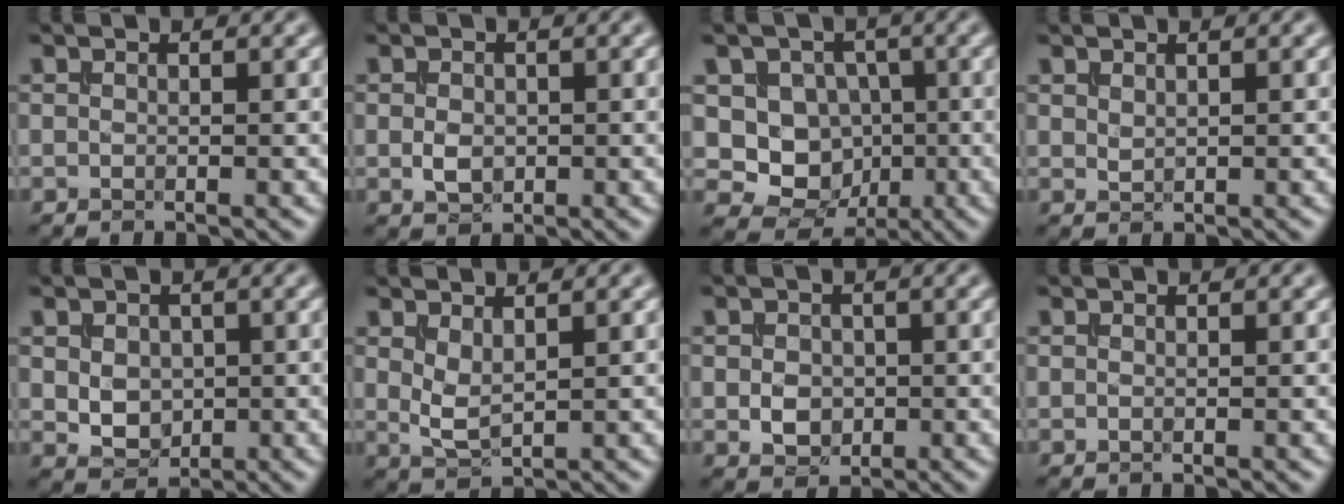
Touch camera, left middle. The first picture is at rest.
{"total": 1.9, "force": [-0.2, 1.4, 1.2], "torque": [-0.027, -0.002, -0.006]}
{"total": 7.2, "force": [0.0, 6.5, 3.2], "torque": [-0.043, 0.001, -0.021]}
{"total": 0.7, "force": [0.6, 0.3, 0.3], "torque": [-0.013, -0.002, 0.017]}
{"total": 3.1, "force": [0.1, 2.4, 1.9], "torque": [-0.041, -0.007, 0.009]}
{"total": 2.0, "force": [0.9, 0.8, 1.7], "torque": [-0.042, -0.004, 0.023]}
{"total": 2.5, "force": [-0.3, 2.0, 1.4], "torque": [-0.029, -0.003, -0.009]}
{"total": 0.0}